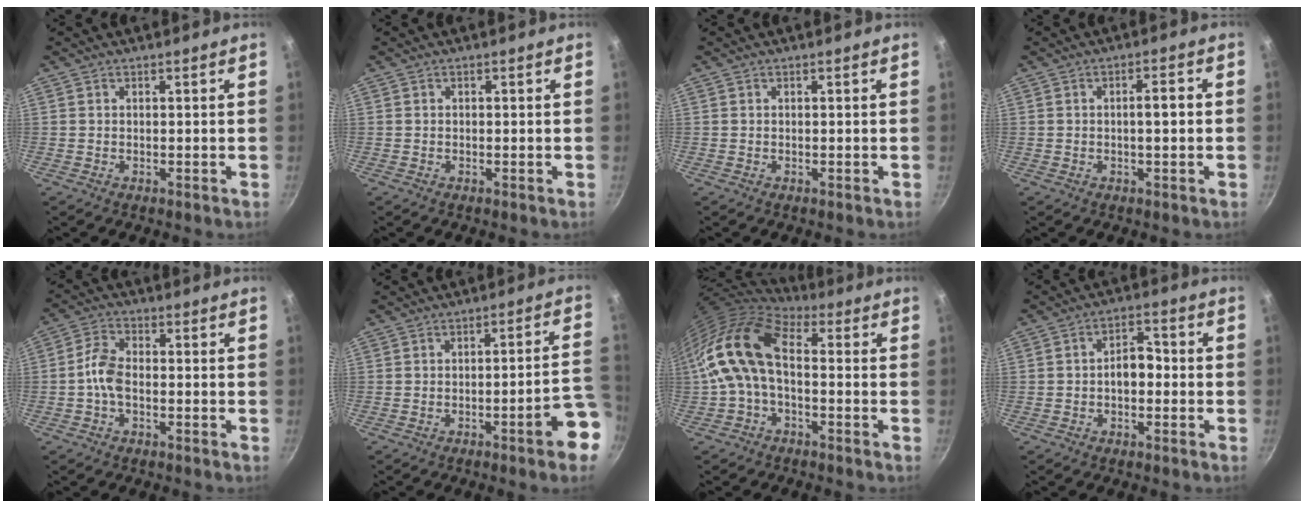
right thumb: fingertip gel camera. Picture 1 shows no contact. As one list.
[{"total": 0.0}, {"total": 0.0}, {"total": 3.7, "force": [-0.3, 1.1, 3.6], "torque": [-0.053, 0.012, -0.005]}, {"total": 5.4, "force": [-1.2, 3.2, 4.2], "torque": [-0.084, 0.025, -0.034]}, {"total": 9.5, "force": [-4.4, 1.5, 8.3], "torque": [-0.080, 0.044, -0.055]}, {"total": 13.8, "force": [-0.3, 8.1, 11.2], "torque": [-0.209, 0.029, -0.019]}, {"total": 5.4, "force": [-0.9, 3.4, 4.0], "torque": [-0.034, 0.024, -0.021]}]